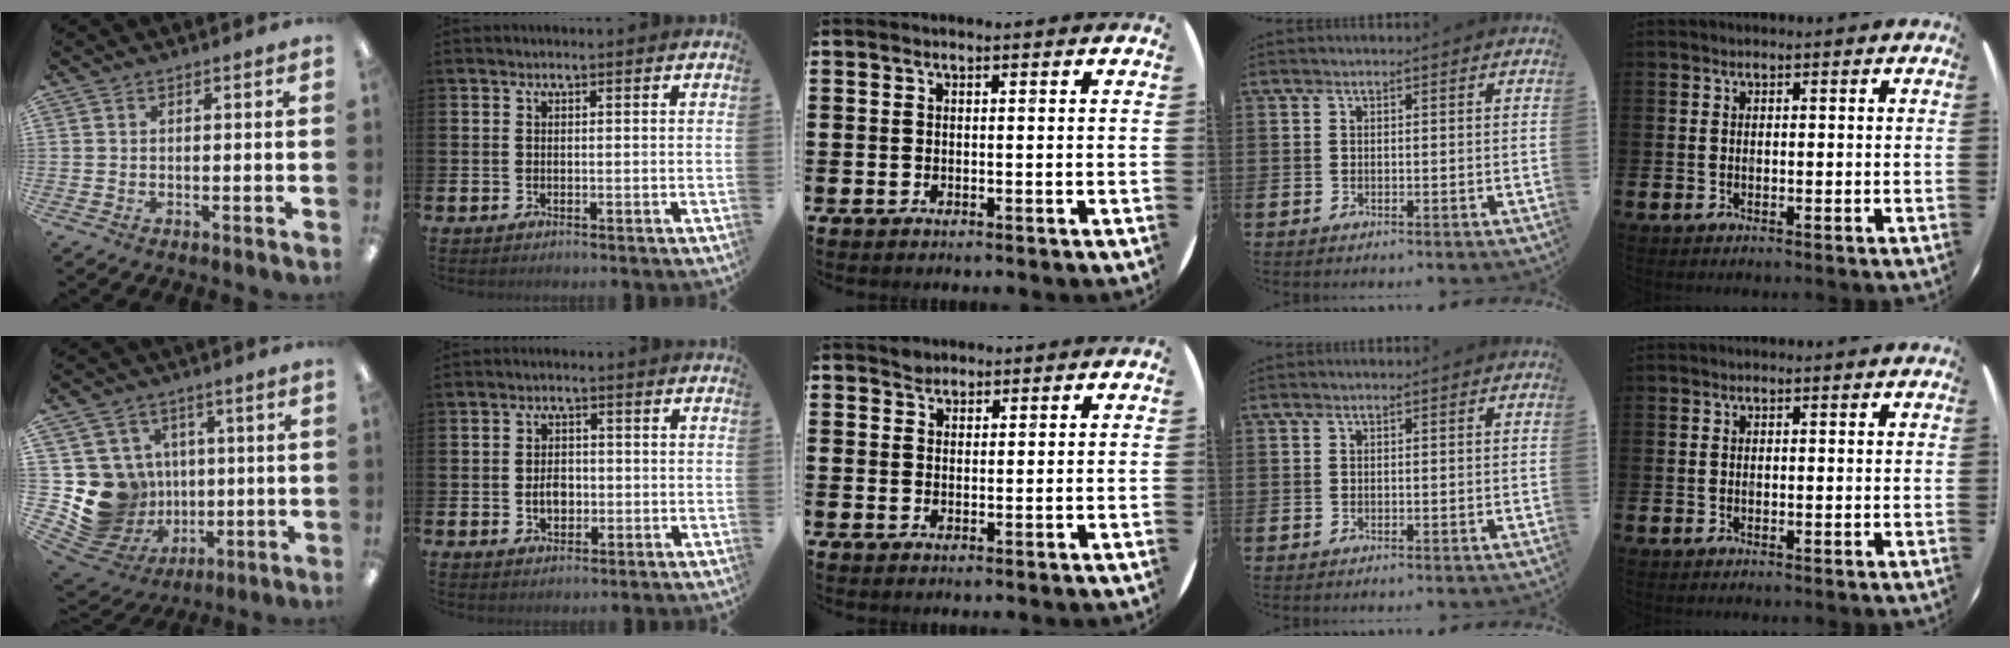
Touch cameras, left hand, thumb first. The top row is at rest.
{"thumb": {"total": 15.0, "force": [-0.5, 14.5, 3.7], "torque": [-0.100, -0.007, 0.029]}, "index": {"total": 3.1, "force": [-0.5, 2.2, 2.1], "torque": [-0.024, -0.003, -0.015]}, "middle": {"total": 1.7, "force": [1.5, 0.7, -0.1], "torque": [0.010, -0.001, 0.028]}}